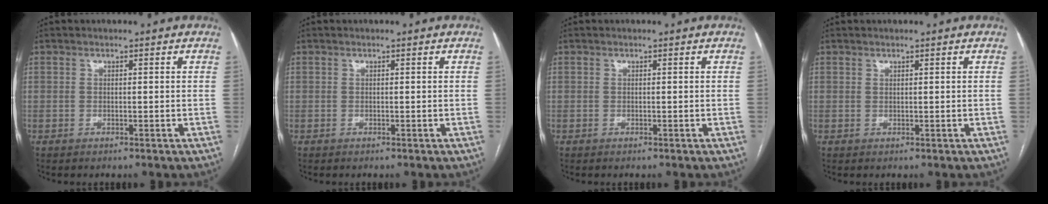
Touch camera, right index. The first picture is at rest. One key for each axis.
{"total": 0.0}
{"total": 0.0}
{"total": 0.0}